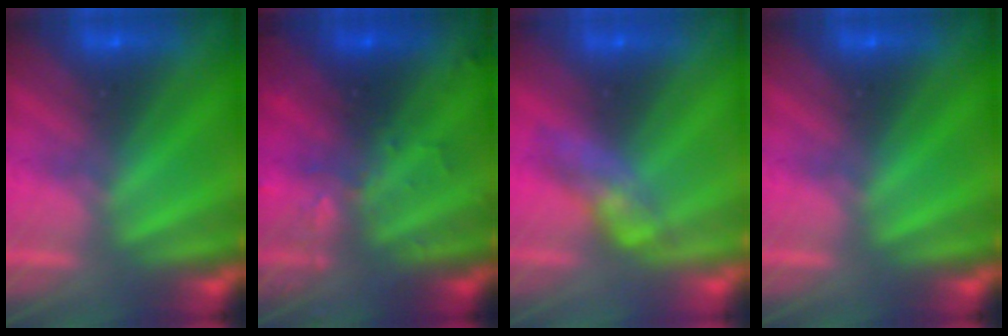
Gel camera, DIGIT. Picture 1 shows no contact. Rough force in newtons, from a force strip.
{"total": 2.8}
{"total": 2.7}
{"total": 0.0}